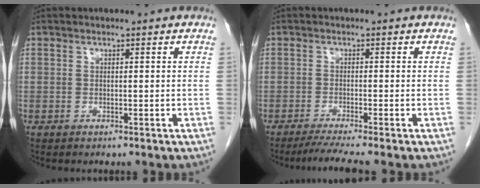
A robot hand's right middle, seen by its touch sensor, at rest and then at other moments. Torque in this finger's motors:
{"motor_torque": [0.50, -0.18, 0.06, 0.02]}